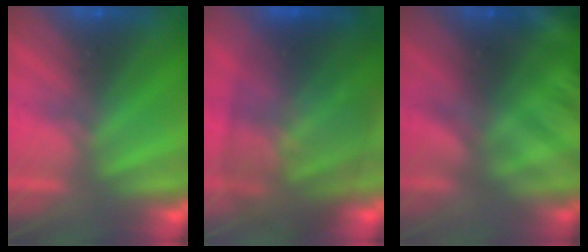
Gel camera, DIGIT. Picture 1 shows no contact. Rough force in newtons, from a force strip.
{"total": 7.7}
{"total": 3.0}